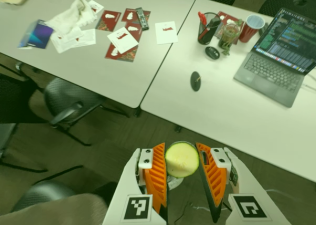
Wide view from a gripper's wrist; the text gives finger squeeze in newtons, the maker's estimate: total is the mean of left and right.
{"total": 11.4, "left": 11.9, "right": 10.9}